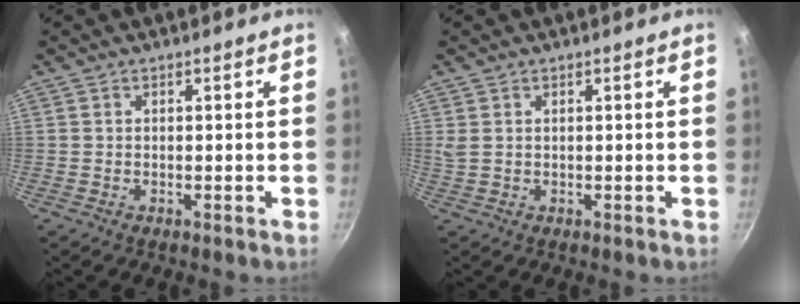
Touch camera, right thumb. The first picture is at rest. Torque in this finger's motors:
{"motor_torque": [-0.03, 0.00, 0.28, 0.45, 0.05]}